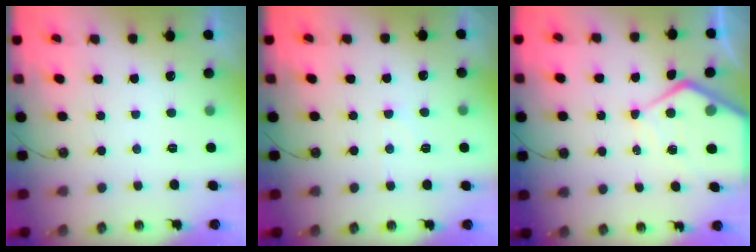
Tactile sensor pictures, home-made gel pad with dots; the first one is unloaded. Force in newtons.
{"total": 4.1, "press": 4.1, "slide": 0.6}
{"total": 10.3, "press": 10.2, "slide": 1.0}